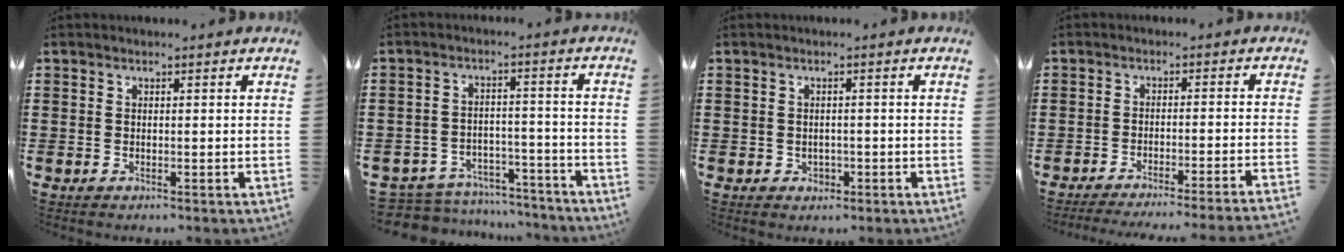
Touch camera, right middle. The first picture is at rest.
{"total": 6.1, "force": [-6.0, 1.0, 0.6], "torque": [-0.022, 0.012, -0.124]}
{"total": 1.0, "force": [-0.2, 0.9, 0.5], "torque": [-0.012, 0.004, -0.006]}
{"total": 3.0, "force": [-2.8, -0.7, 0.9], "torque": [-0.016, -0.003, -0.059]}